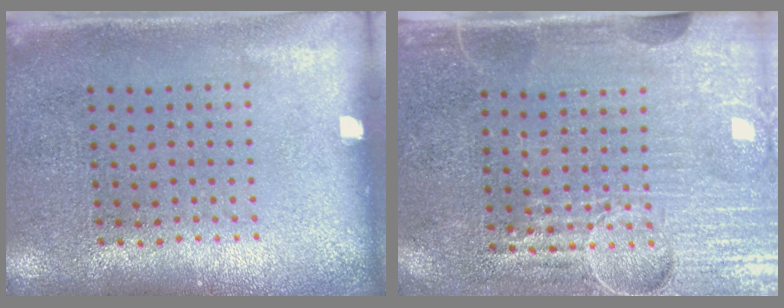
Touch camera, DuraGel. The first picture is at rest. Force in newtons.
{"total": 4.4, "press": 4.0, "slide": 1.8}